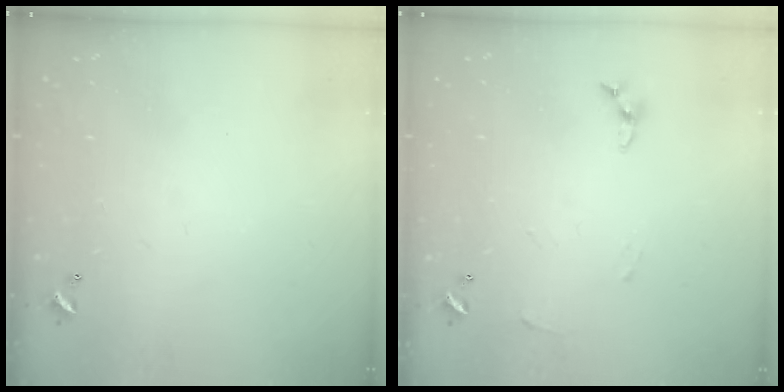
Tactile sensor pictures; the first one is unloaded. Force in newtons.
{"total": 4.5, "press": 4.5, "slide": 0.1}